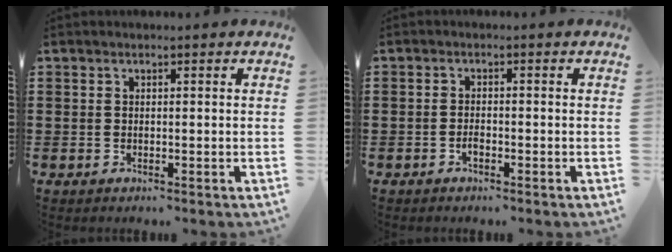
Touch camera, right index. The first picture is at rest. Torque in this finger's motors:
{"motor_torque": [1.03, 1.11, 0.12, 0.01]}